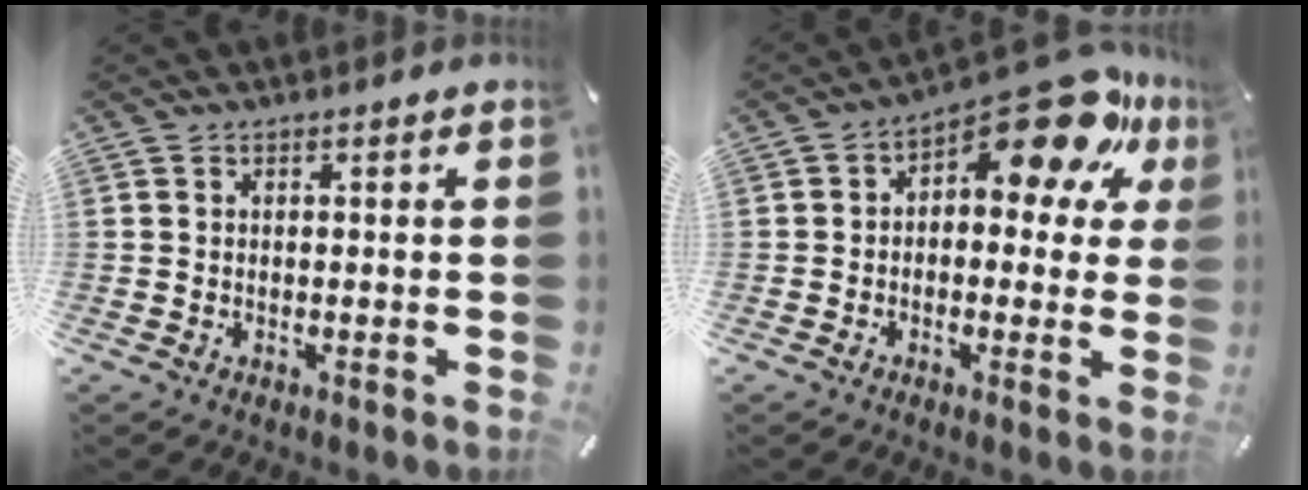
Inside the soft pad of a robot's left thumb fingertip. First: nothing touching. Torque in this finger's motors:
{"motor_torque": [0.67, 0.43, 0.66, 0.24, 0.10]}